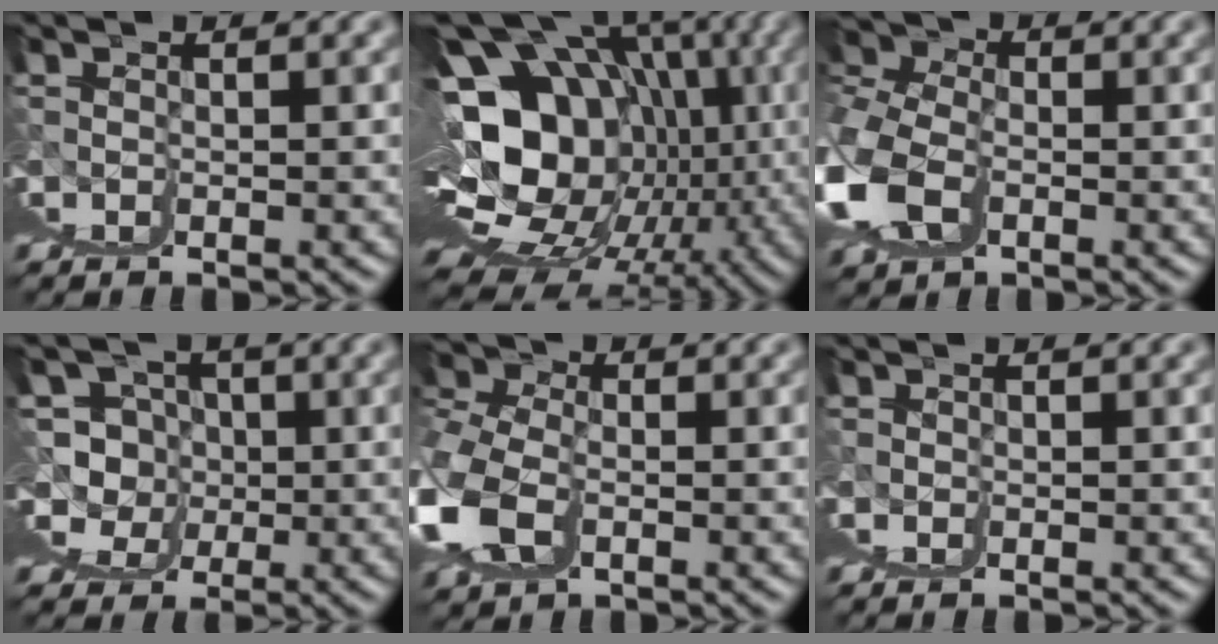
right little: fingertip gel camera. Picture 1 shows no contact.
{"total": 16.8, "force": [0.7, 8.1, 14.7], "torque": [-0.205, -0.013, 0.043]}
{"total": 4.7, "force": [-0.5, 3.3, 3.3], "torque": [-0.069, -0.030, 0.008]}
{"total": 5.8, "force": [1.6, 4.4, 3.4], "torque": [-0.051, -0.022, 0.040]}
{"total": 4.0, "force": [-0.2, 2.8, 2.9], "torque": [-0.053, -0.022, 0.011]}
{"total": 0.8, "force": [0.3, 0.7, -0.2], "torque": [0.004, -0.005, 0.004]}